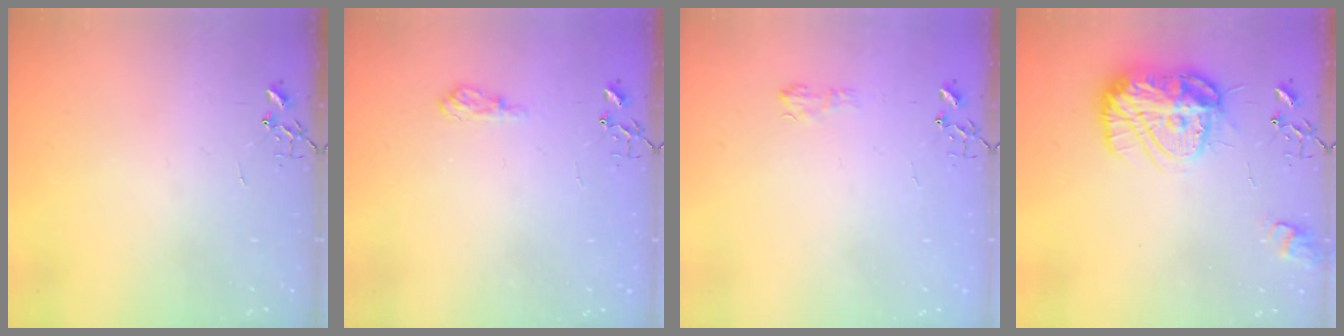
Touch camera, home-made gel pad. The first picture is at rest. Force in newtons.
{"total": 6.5, "press": 6.5, "slide": 0.8}
{"total": 5.9, "press": 5.8, "slide": 0.8}
{"total": 15.7, "press": 15.7, "slide": 1.3}